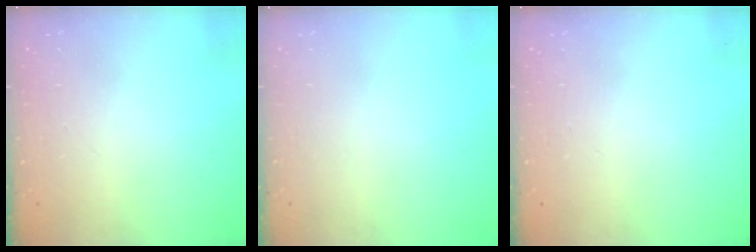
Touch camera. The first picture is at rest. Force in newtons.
{"total": 0.0}
{"total": 0.0}